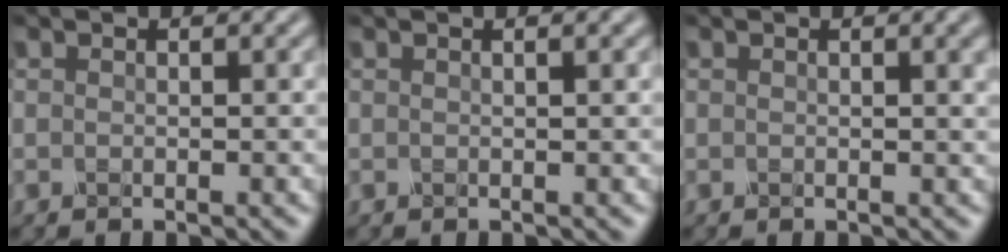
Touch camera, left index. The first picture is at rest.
{"total": 1.5, "force": [0.5, 0.6, 1.2], "torque": [-0.008, 0.010, -0.012]}
{"total": 2.4, "force": [0.4, 1.0, 2.1], "torque": [-0.014, 0.012, -0.001]}